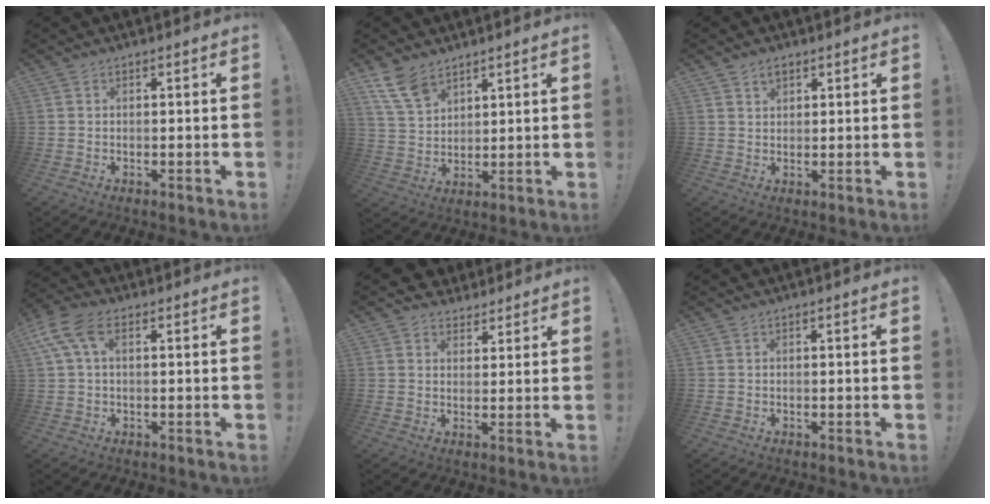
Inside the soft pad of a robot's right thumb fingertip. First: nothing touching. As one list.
[{"total": 9.6, "force": [6.9, 5.3, 4.2], "torque": [-0.082, -0.035, 0.137]}, {"total": 2.8, "force": [1.9, 1.7, 1.1], "torque": [-0.014, -0.006, 0.033]}, {"total": 9.2, "force": [3.3, 5.0, 7.0], "torque": [-0.139, 0.005, 0.065]}, {"total": 4.5, "force": [3.3, 3.1, 0.2], "torque": [-0.003, -0.022, 0.063]}, {"total": 0.0}]